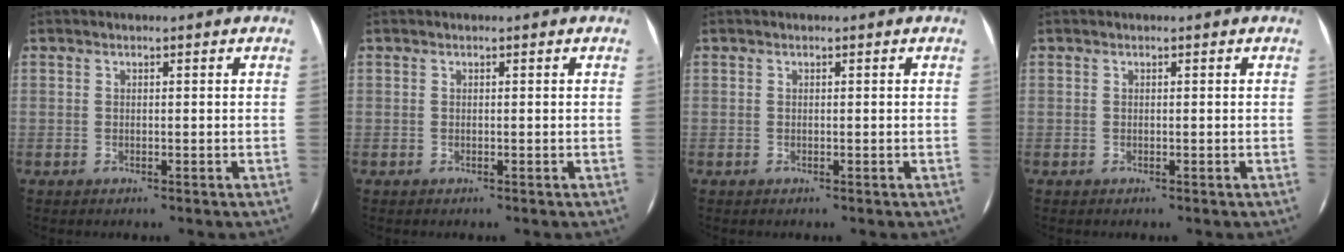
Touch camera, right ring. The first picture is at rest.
{"total": 0.0}
{"total": 0.0}
{"total": 0.0}